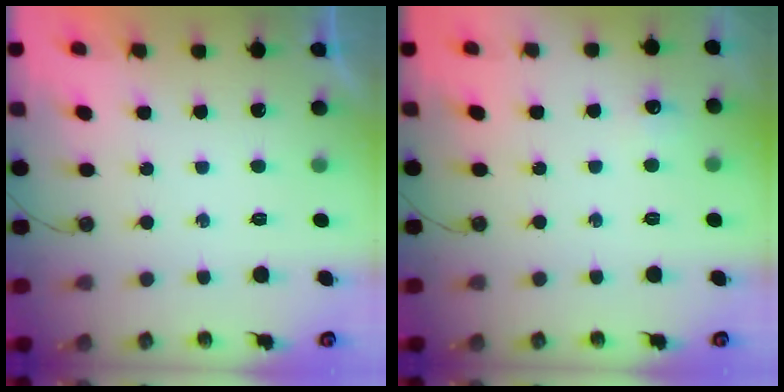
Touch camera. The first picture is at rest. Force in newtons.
{"total": 4.8, "press": 4.8, "slide": 0.7}